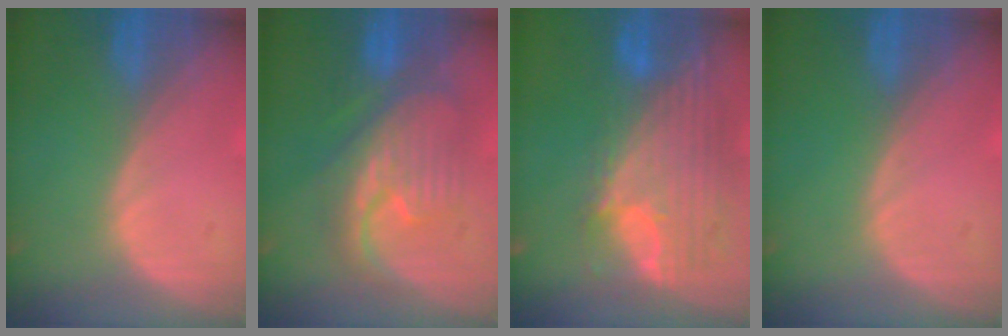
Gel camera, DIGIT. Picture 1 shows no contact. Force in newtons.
{"total": 9.1, "press": 9.0, "slide": 0.6}
{"total": 12.1, "press": 10.2, "slide": 6.4}
{"total": 0.0}